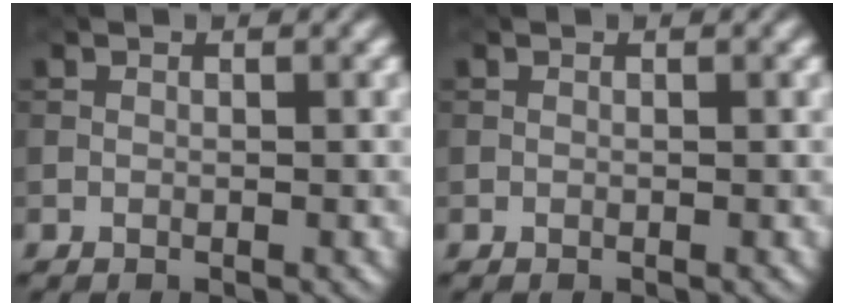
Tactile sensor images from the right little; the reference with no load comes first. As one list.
[{"total": 0.0}]